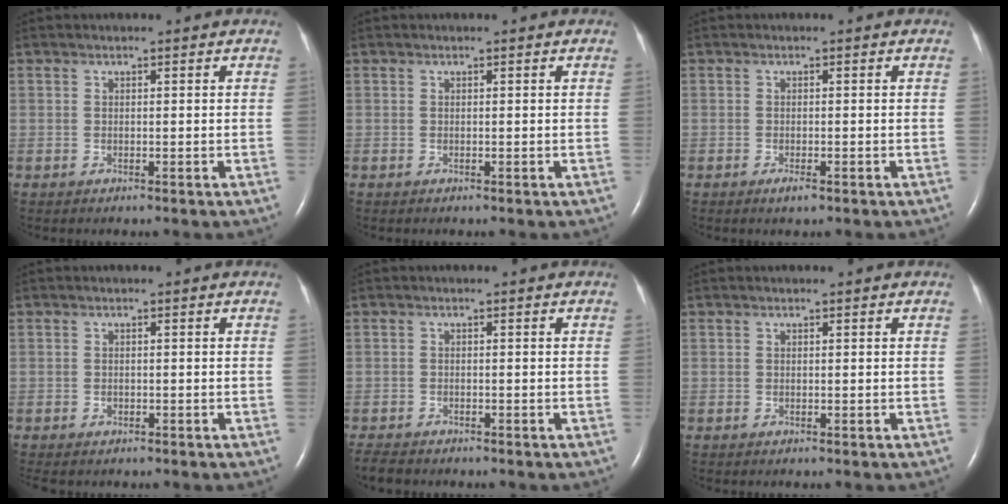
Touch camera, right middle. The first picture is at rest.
{"total": 0.0}
{"total": 1.2, "force": [-0.8, 0.3, 1.0], "torque": [-0.021, -0.003, -0.011]}
{"total": 0.9, "force": [-0.6, 0.6, 0.3], "torque": [-0.013, 0.000, -0.009]}
{"total": 2.9, "force": [-2.7, 0.9, 0.9], "torque": [-0.018, -0.009, -0.042]}
{"total": 0.0}